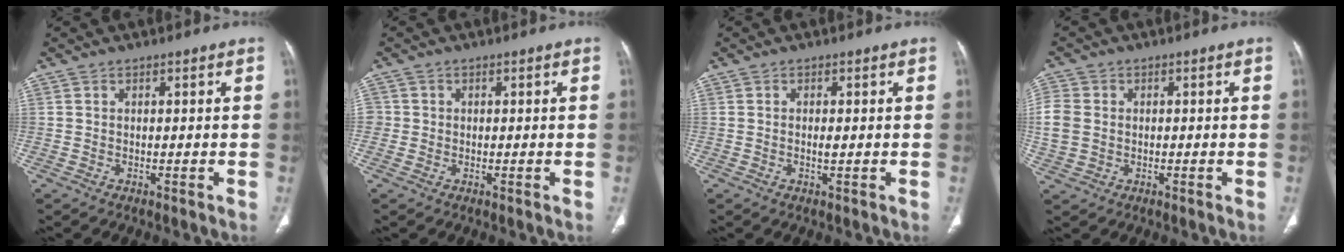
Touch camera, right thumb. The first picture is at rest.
{"total": 2.3, "force": [-0.2, 2.3, 0.6], "torque": [-0.003, 0.007, -0.004]}
{"total": 1.2, "force": [-0.1, 0.3, 1.2], "torque": [-0.024, -0.003, -0.001]}
{"total": 6.6, "force": [0.0, 5.5, 3.7], "torque": [-0.096, 0.008, 0.001]}